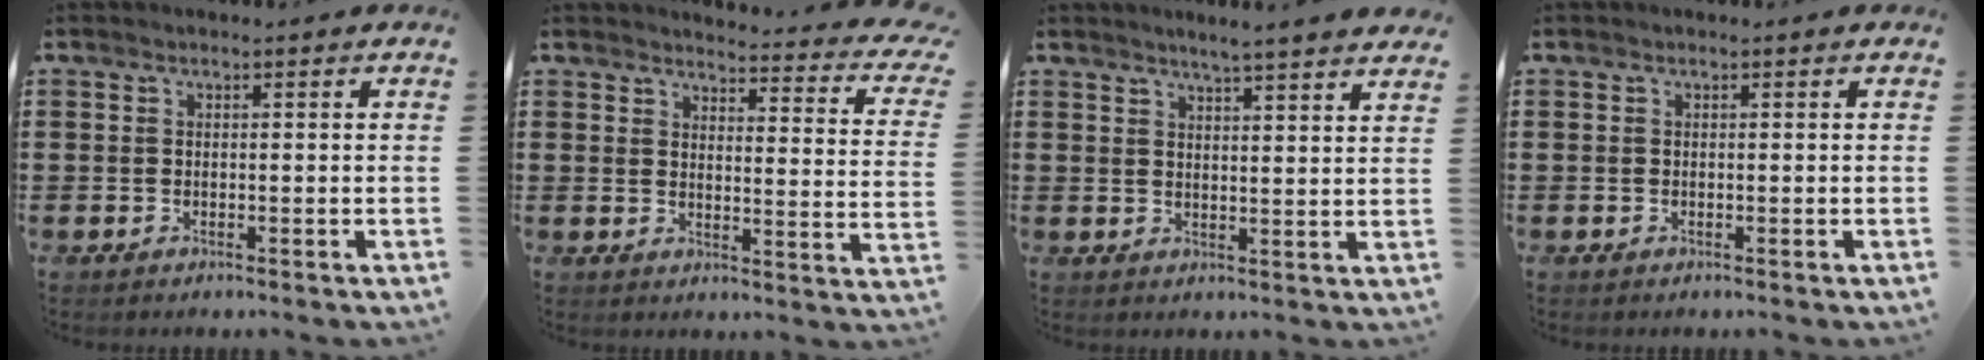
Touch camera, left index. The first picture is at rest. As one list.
[{"total": 3.5, "force": [3.3, -0.1, 1.2], "torque": [-0.025, -0.031, 0.051]}, {"total": 3.5, "force": [3.2, -0.9, 0.9], "torque": [-0.026, -0.015, 0.056]}, {"total": 0.0}]